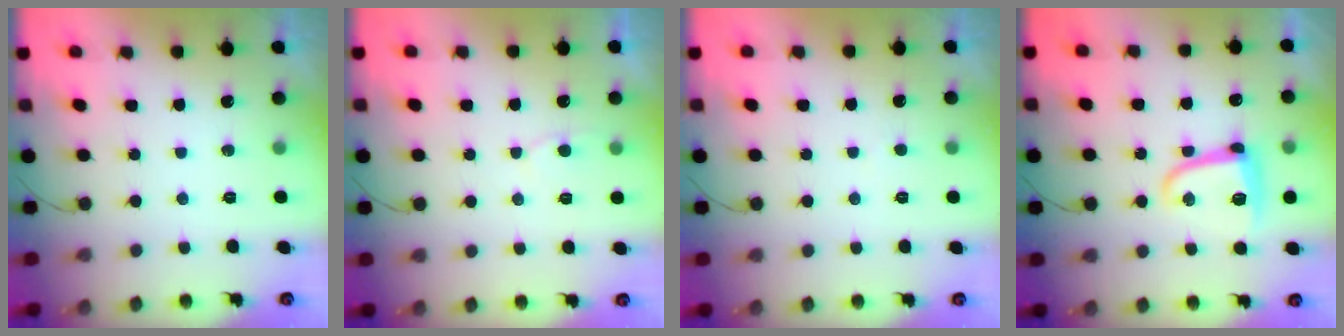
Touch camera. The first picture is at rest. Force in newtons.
{"total": 4.7, "press": 4.7, "slide": 0.6}
{"total": 1.4, "press": 1.4, "slide": 0.2}
{"total": 10.2, "press": 10.2, "slide": 0.4}